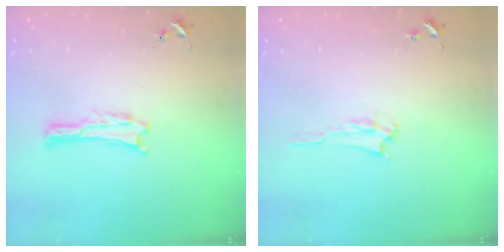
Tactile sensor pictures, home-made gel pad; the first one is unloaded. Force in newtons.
{"total": 2.2, "press": 2.2, "slide": 0.3}